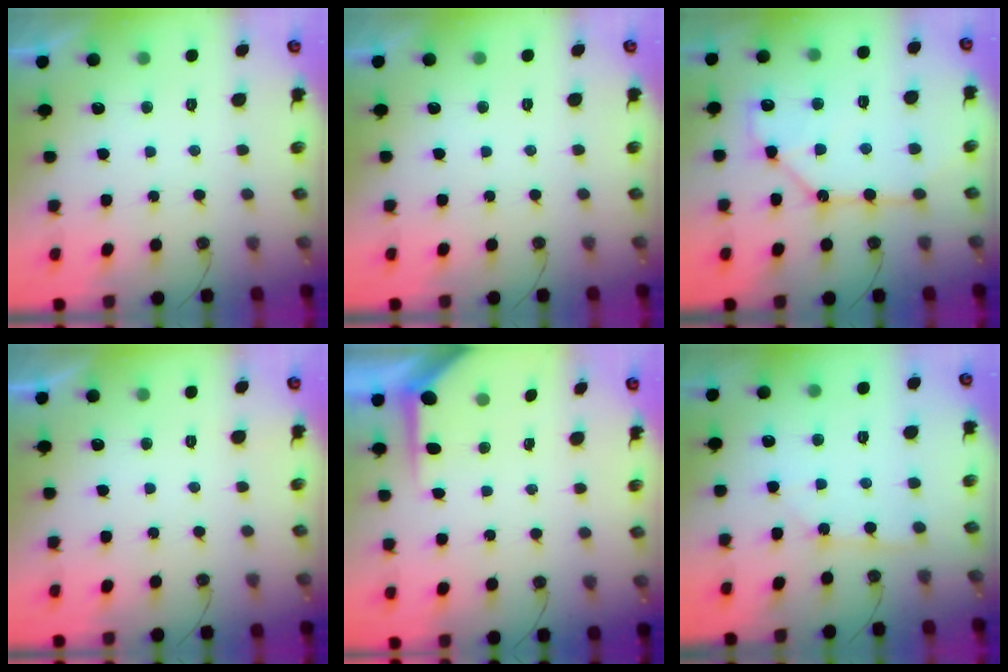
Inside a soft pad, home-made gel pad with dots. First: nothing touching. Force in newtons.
{"total": 0.0}
{"total": 11.8, "press": 11.7, "slide": 1.1}
{"total": 0.0}
{"total": 4.9, "press": 4.8, "slide": 0.2}
{"total": 1.9, "press": 1.8, "slide": 0.2}